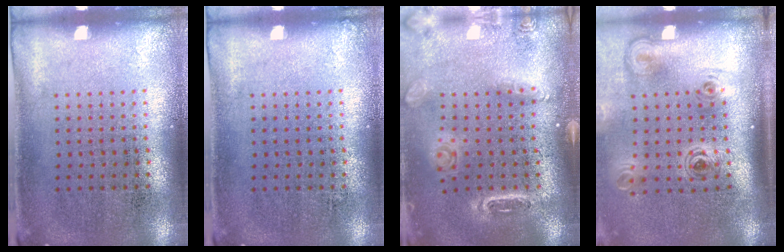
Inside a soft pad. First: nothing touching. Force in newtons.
{"total": 0.0}
{"total": 1.5, "press": 1.5, "slide": 0.2}
{"total": 2.2, "press": 1.5, "slide": 1.7}